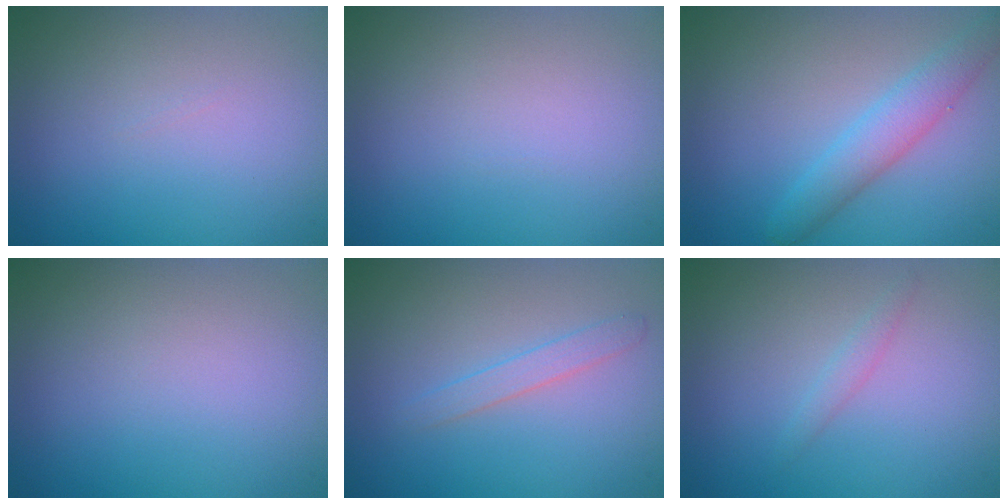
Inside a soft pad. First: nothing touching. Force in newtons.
{"total": 0.0}
{"total": 3.2, "press": 3.2, "slide": 0.2}
{"total": 0.0}
{"total": 1.4, "press": 1.4, "slide": 0.1}
{"total": 1.0, "press": 0.9, "slide": 0.2}